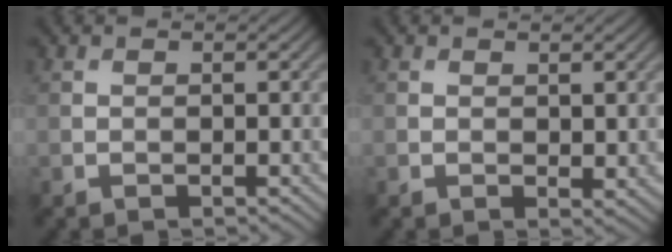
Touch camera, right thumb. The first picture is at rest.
{"total": 1.0, "force": [0.5, 0.5, 0.7], "torque": [-0.010, -0.004, 0.012]}